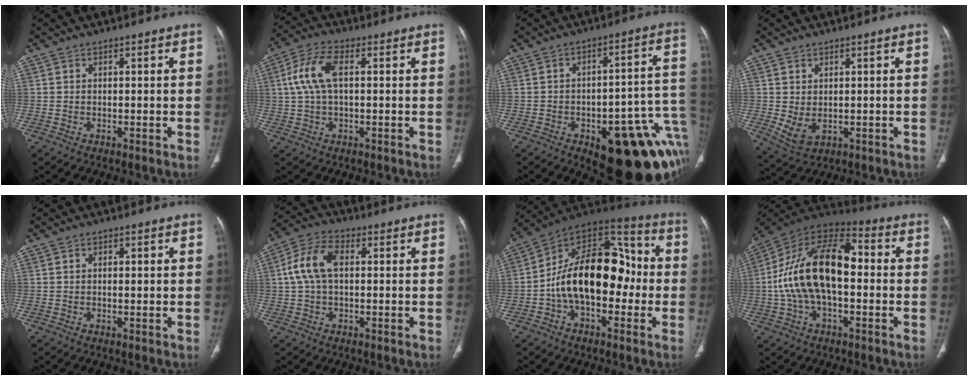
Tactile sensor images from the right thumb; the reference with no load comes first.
{"total": 8.1, "force": [1.3, 3.8, 7.1], "torque": [-0.164, 0.023, 0.023]}
{"total": 24.0, "force": [-7.9, 9.4, 20.6], "torque": [-0.192, 0.044, -0.084]}
{"total": 4.3, "force": [-0.1, 2.8, 3.2], "torque": [-0.064, -0.004, 0.017]}
{"total": 1.3, "force": [0.2, 0.6, 1.2], "torque": [-0.018, 0.004, 0.002]}
{"total": 8.6, "force": [1.1, 5.0, 6.9], "torque": [-0.147, 0.027, 0.019]}
{"total": 21.2, "force": [-2.1, 12.6, 16.9], "torque": [-0.247, 0.053, -0.042]}
{"total": 20.4, "force": [-0.3, 10.9, 17.2], "torque": [-0.313, 0.045, -0.011]}